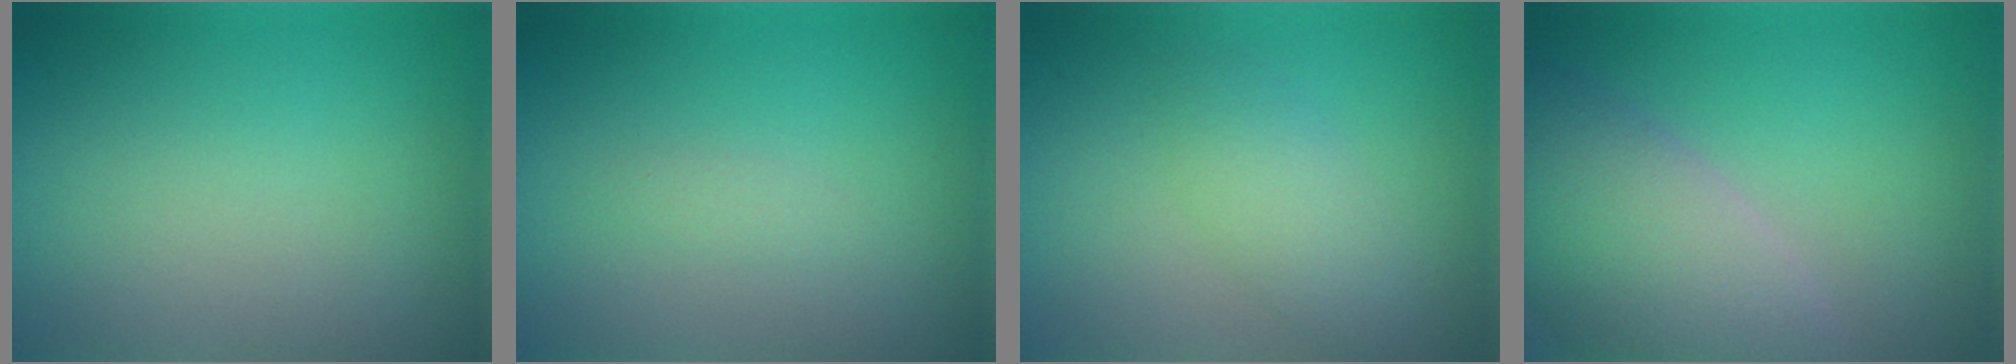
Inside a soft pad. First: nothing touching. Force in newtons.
{"total": 0.8, "press": 0.8, "slide": 0.0}
{"total": 2.4, "press": 2.4, "slide": 0.1}
{"total": 8.1, "press": 8.0, "slide": 1.0}